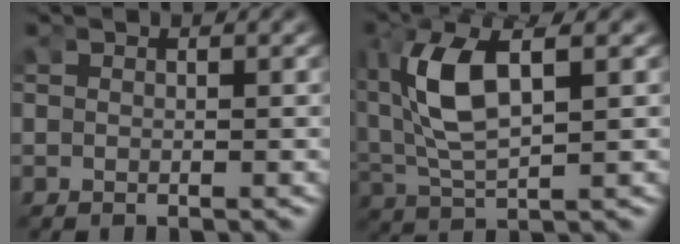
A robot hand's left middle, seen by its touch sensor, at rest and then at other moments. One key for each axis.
{"total": 6.6, "fx": 1.5, "fy": 3.1, "fz": 5.7, "tx": -0.143, "ty": -0.014, "tz": 0.044}